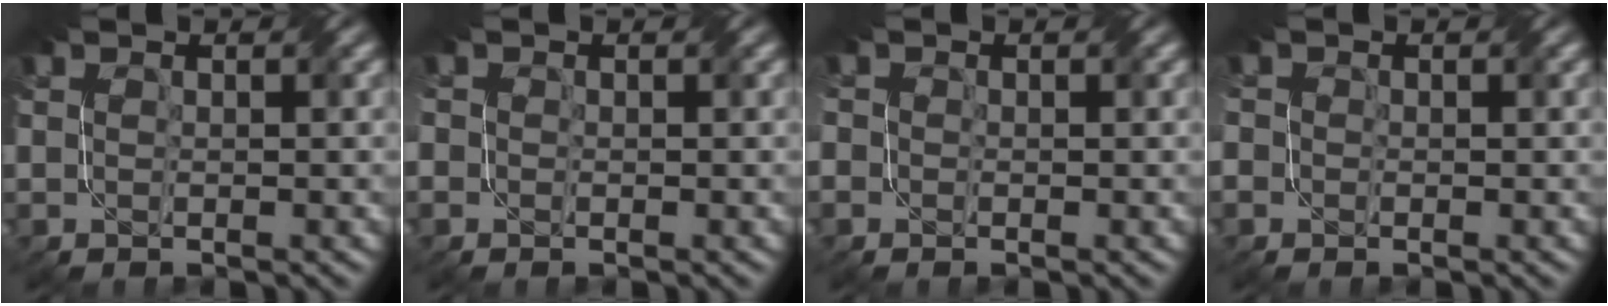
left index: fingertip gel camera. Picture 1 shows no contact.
{"total": 3.0, "force": [0.3, 2.7, 1.4], "torque": [-0.041, 0.013, -0.015]}
{"total": 3.1, "force": [0.1, 2.8, 1.4], "torque": [-0.040, 0.014, -0.024]}
{"total": 3.1, "force": [-0.1, 2.8, 1.3], "torque": [-0.036, 0.014, -0.026]}